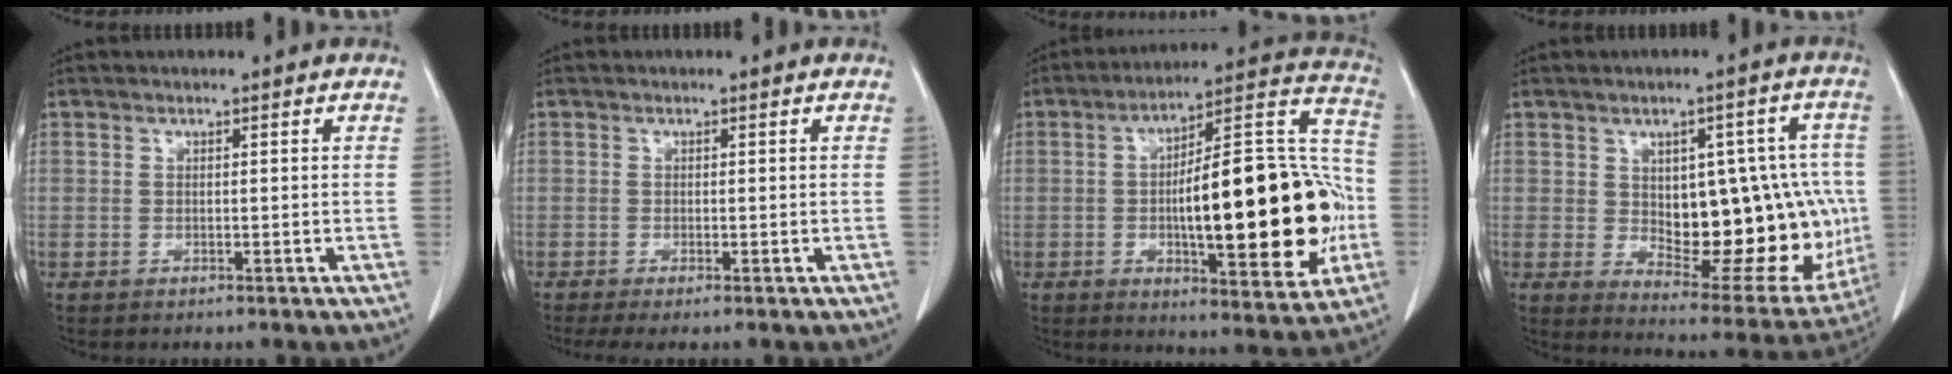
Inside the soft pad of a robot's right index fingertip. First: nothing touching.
{"total": 2.7, "force": [-2.1, 0.0, 1.7], "torque": [-0.028, -0.007, -0.036]}
{"total": 25.5, "force": [-3.3, 6.8, 24.4], "torque": [-0.321, 0.030, -0.039]}
{"total": 20.4, "force": [-0.6, 9.4, 18.1], "torque": [-0.216, 0.015, 0.022]}